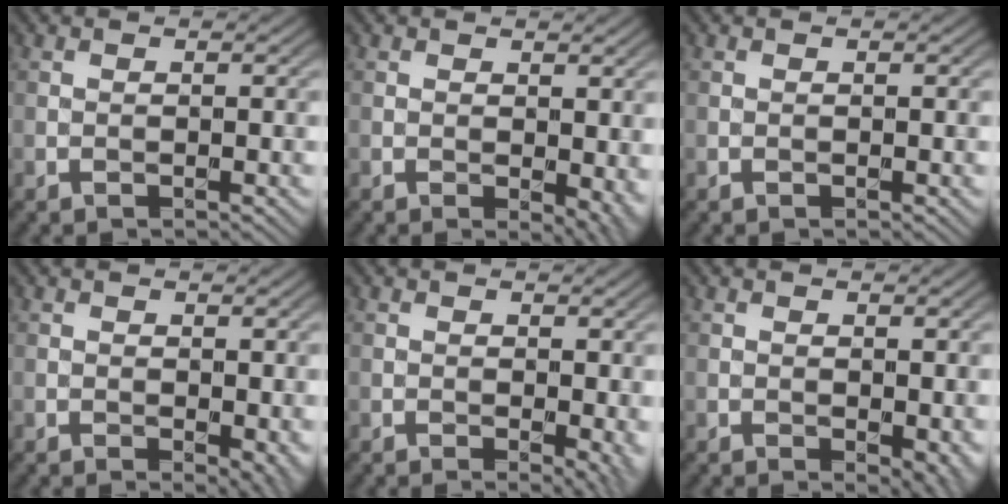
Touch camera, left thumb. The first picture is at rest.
{"total": 4.0, "force": [-0.5, 2.3, 3.3], "torque": [-0.037, -0.010, -0.003]}
{"total": 0.0}
{"total": 3.2, "force": [-0.6, 1.8, 2.6], "torque": [-0.029, -0.010, -0.005]}
{"total": 3.3, "force": [-0.2, 1.5, 2.9], "torque": [-0.029, -0.006, -0.001]}
{"total": 3.3, "force": [-0.8, 1.9, 2.6], "torque": [-0.031, -0.012, -0.008]}